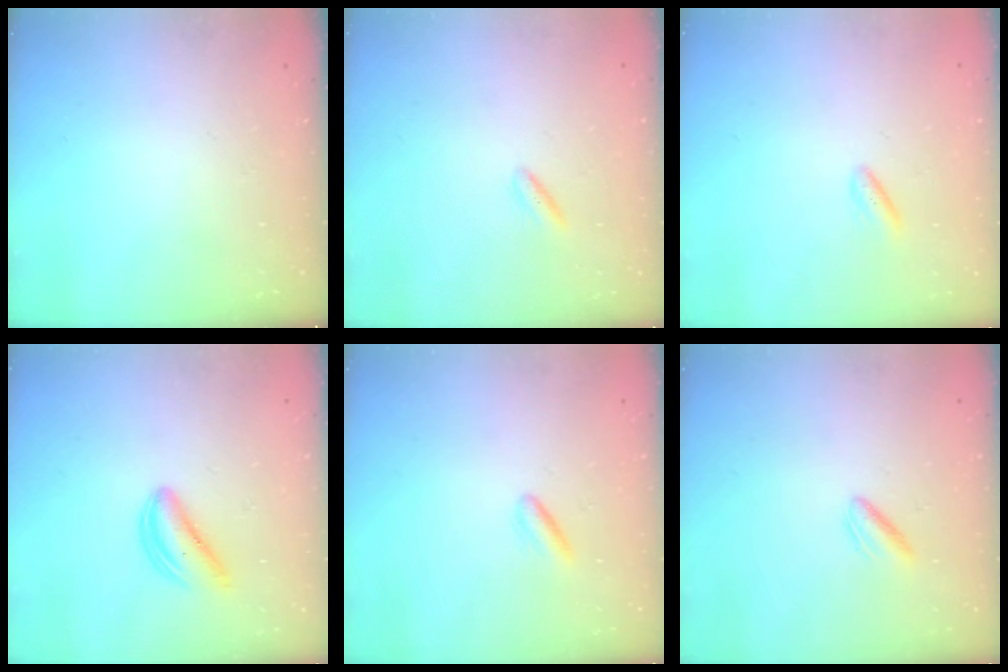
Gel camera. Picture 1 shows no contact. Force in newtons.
{"total": 1.7, "press": 1.5, "slide": 0.8}
{"total": 2.0, "press": 1.8, "slide": 1.0}
{"total": 4.9, "press": 4.9, "slide": 0.5}
{"total": 2.1, "press": 1.9, "slide": 0.9}
{"total": 2.3, "press": 2.1, "slide": 1.0}